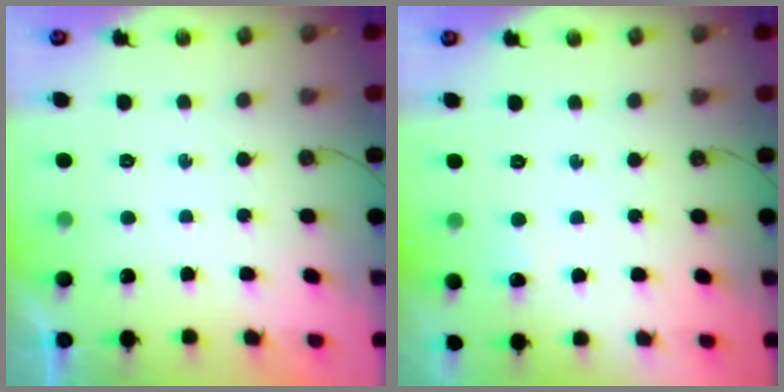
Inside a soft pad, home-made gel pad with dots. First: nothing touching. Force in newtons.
{"total": 4.1, "press": 4.0, "slide": 1.0}